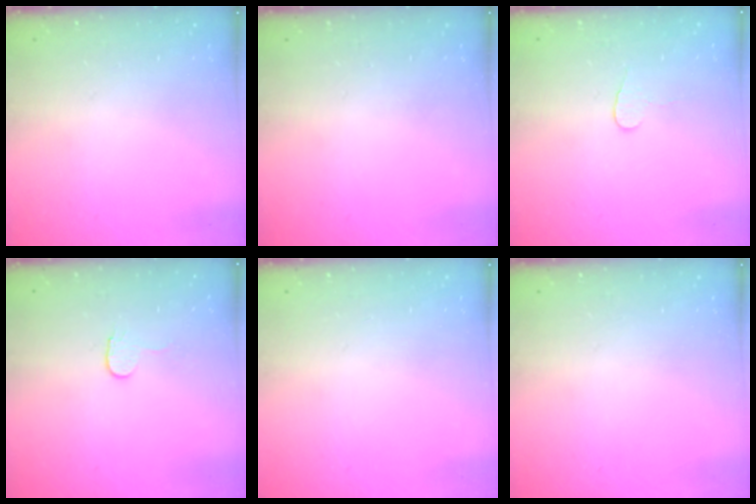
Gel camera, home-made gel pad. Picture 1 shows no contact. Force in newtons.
{"total": 0.0}
{"total": 3.8, "press": 3.8, "slide": 0.4}
{"total": 2.9, "press": 2.9, "slide": 0.3}
{"total": 0.0}
{"total": 0.0}